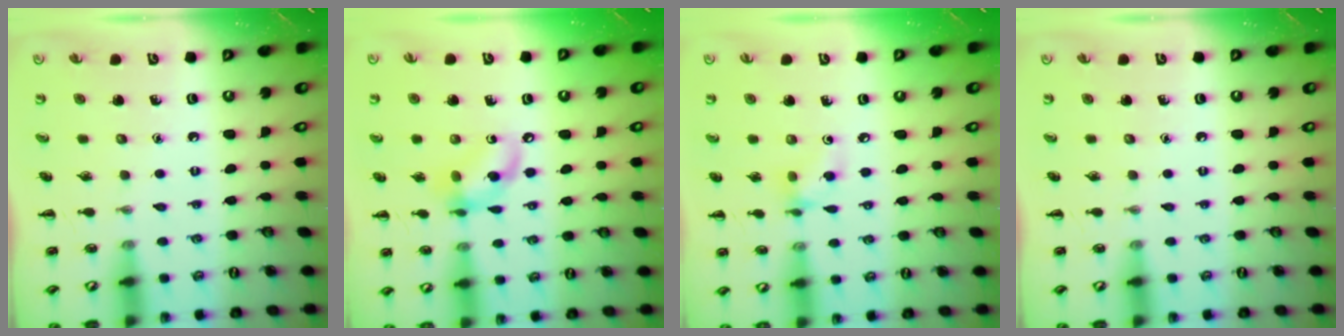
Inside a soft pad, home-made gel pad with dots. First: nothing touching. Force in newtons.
{"total": 10.7, "press": 10.5, "slide": 2.0}
{"total": 5.3, "press": 5.2, "slide": 1.1}
{"total": 0.0}